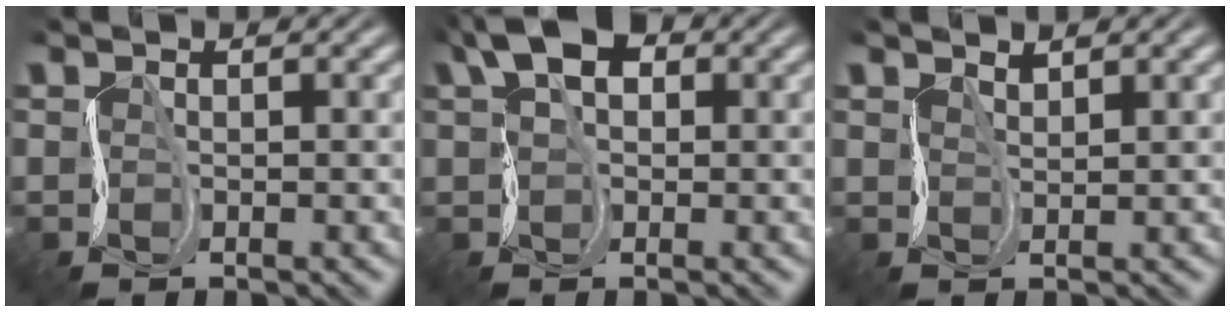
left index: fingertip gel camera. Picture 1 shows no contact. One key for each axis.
{"total": 5.9, "fx": 1.6, "fy": 3.8, "fz": 4.2, "tx": -0.085, "ty": 0.019, "tz": 0.012}
{"total": 1.8, "fx": 1.2, "fy": 0.6, "fz": 1.2, "tx": -0.021, "ty": 0.006, "tz": 0.010}